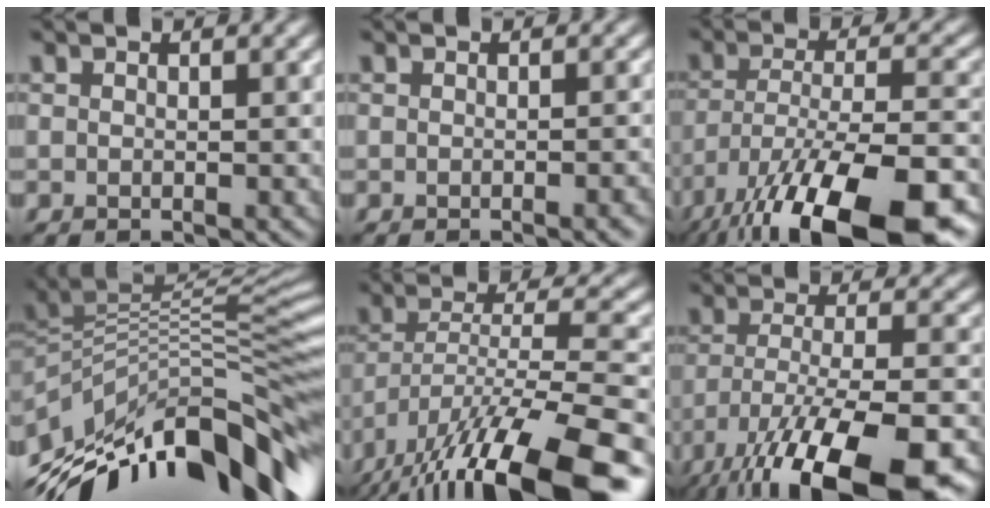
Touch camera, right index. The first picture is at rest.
{"total": 1.2, "force": [-0.7, 0.3, 0.9], "torque": [-0.005, 0.002, -0.013]}
{"total": 16.9, "force": [-10.8, 5.5, 11.8], "torque": [-0.213, -0.026, -0.160]}
{"total": 13.1, "force": [-5.4, 5.1, 10.8], "torque": [-0.195, 0.012, -0.090]}
{"total": 15.7, "force": [-10.6, 4.1, 10.8], "torque": [-0.198, 0.003, -0.174]}
{"total": 14.6, "force": [-9.3, 4.5, 10.4], "torque": [-0.200, -0.028, -0.144]}